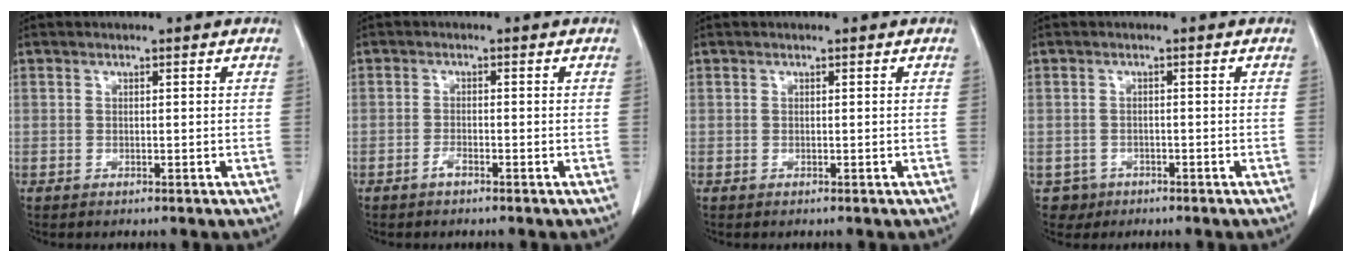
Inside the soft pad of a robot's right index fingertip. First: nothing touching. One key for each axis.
{"total": 1.3, "fx": -1.0, "fy": 0.2, "fz": 0.8, "tx": -0.016, "ty": 0.001, "tz": -0.018}
{"total": 0.0}
{"total": 2.6, "fx": -1.3, "fy": 2.2, "fz": -0.2, "tx": 0.005, "ty": 0.010, "tz": -0.019}